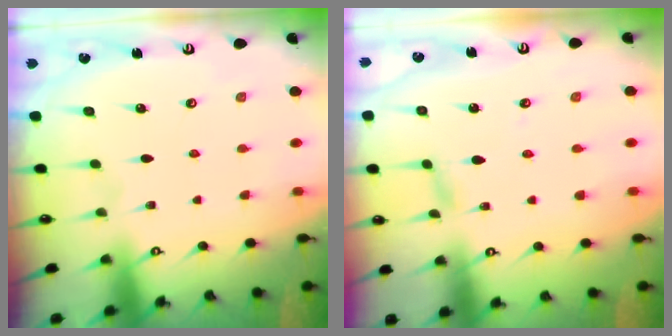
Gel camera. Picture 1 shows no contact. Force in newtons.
{"total": 2.4, "press": 2.4, "slide": 0.3}